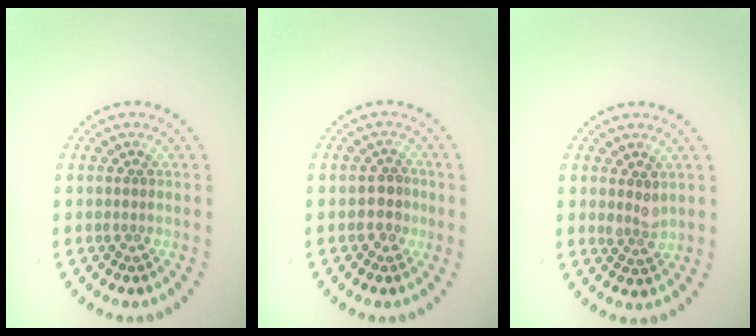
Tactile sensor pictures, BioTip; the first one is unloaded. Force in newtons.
{"total": 1.9, "press": 1.8, "slide": 0.7}
{"total": 1.6, "press": 1.3, "slide": 0.9}